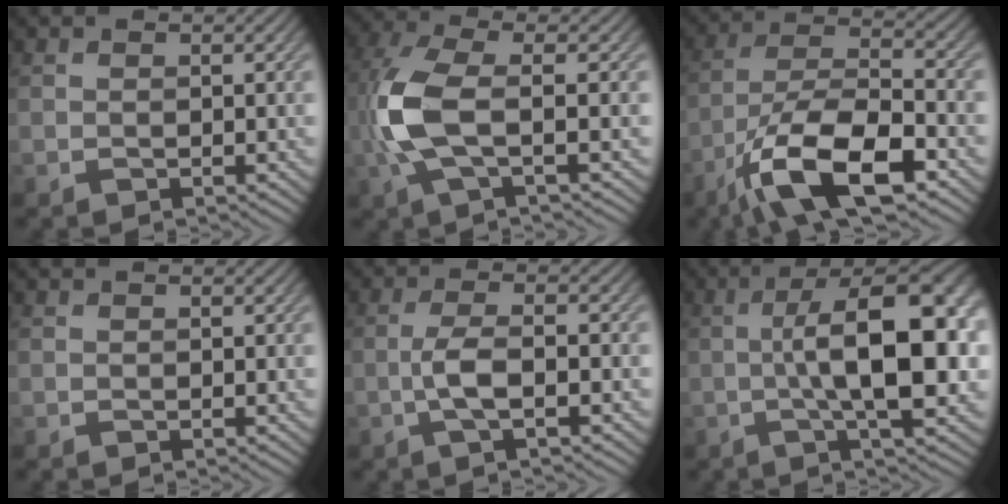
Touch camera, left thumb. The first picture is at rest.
{"total": 8.2, "force": [-0.8, 2.8, 7.6], "torque": [-0.190, 0.005, -0.021]}
{"total": 13.5, "force": [-7.2, 4.7, 10.3], "torque": [-0.194, -0.005, -0.143]}
{"total": 0.0}
{"total": 4.0, "force": [-1.3, 0.9, 3.7], "torque": [-0.079, 0.006, -0.032]}
{"total": 13.4, "force": [-0.3, 4.4, 12.7], "torque": [-0.192, 0.008, -0.005]}